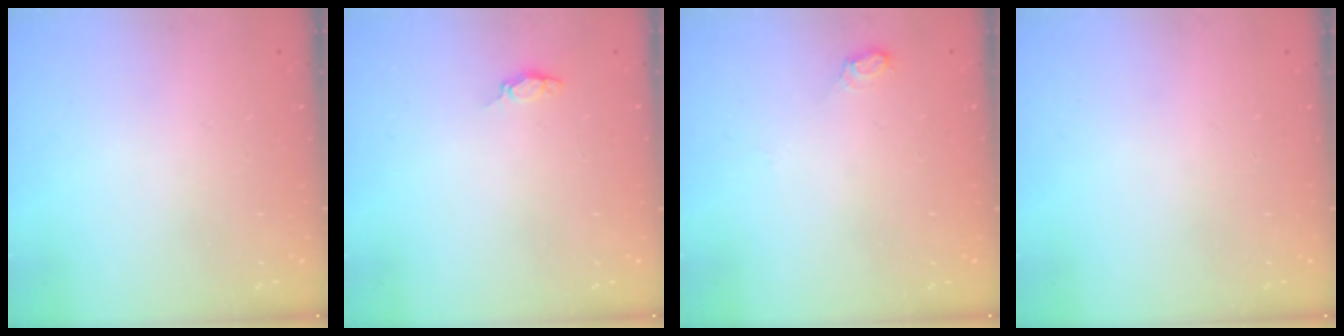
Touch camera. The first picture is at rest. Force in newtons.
{"total": 3.9, "press": 3.8, "slide": 0.6}
{"total": 4.9, "press": 4.8, "slide": 0.6}
{"total": 0.0}